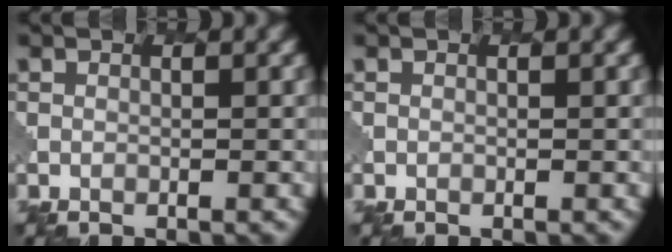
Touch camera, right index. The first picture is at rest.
{"total": 0.0}